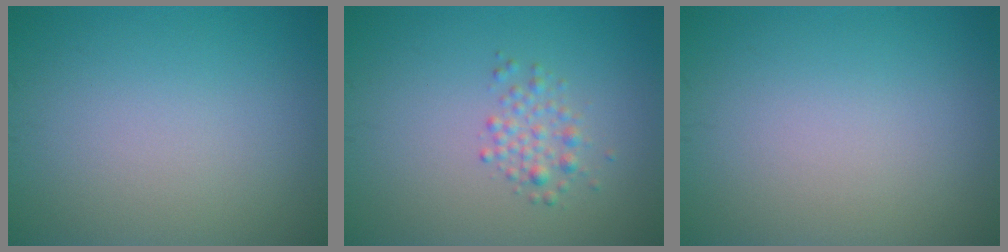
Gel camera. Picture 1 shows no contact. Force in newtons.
{"total": 1.8, "press": 1.8, "slide": 0.1}
{"total": 0.0}